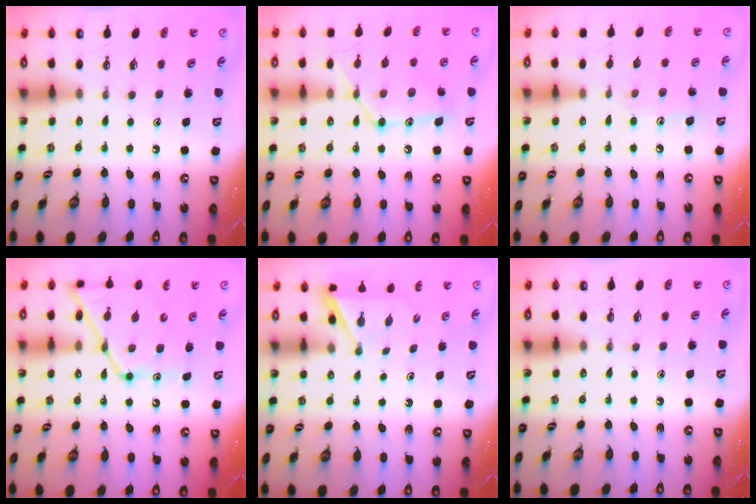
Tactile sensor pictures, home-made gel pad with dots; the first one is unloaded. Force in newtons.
{"total": 14.2, "press": 14.2, "slide": 1.1}
{"total": 6.3, "press": 6.3, "slide": 0.3}
{"total": 13.4, "press": 13.4, "slide": 0.9}
{"total": 3.0, "press": 3.0, "slide": 0.3}
{"total": 0.0}